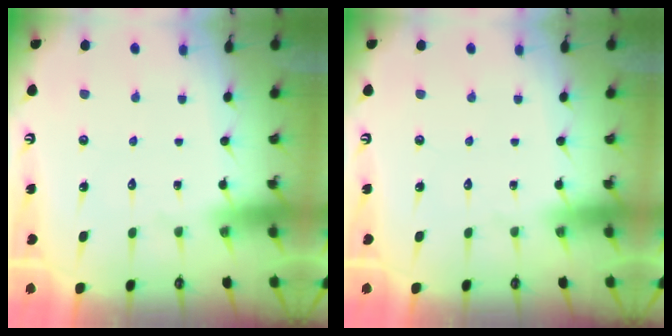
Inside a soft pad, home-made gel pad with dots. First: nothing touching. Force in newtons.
{"total": 0.0}